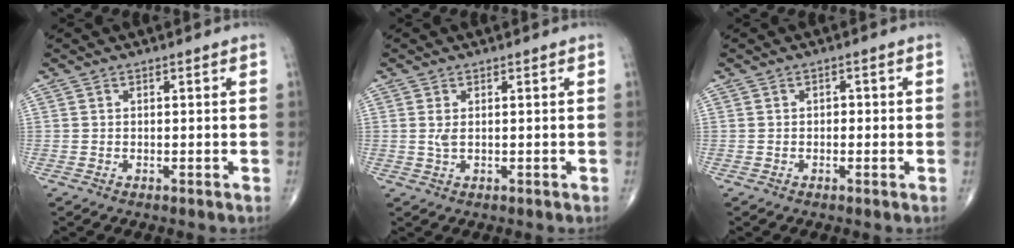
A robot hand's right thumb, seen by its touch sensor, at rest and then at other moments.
{"total": 1.5, "force": [0.3, 0.6, 1.4], "torque": [-0.034, -0.001, 0.010]}
{"total": 1.1, "force": [-0.1, 0.9, 0.7], "torque": [0.005, 0.003, -0.008]}